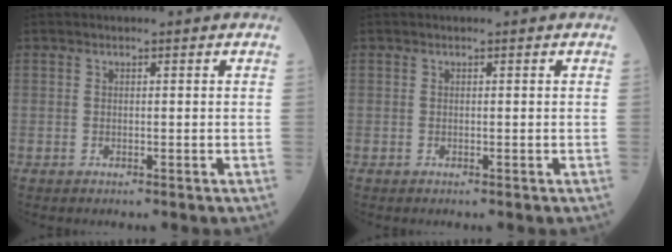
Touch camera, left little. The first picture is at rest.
{"total": 0.0}